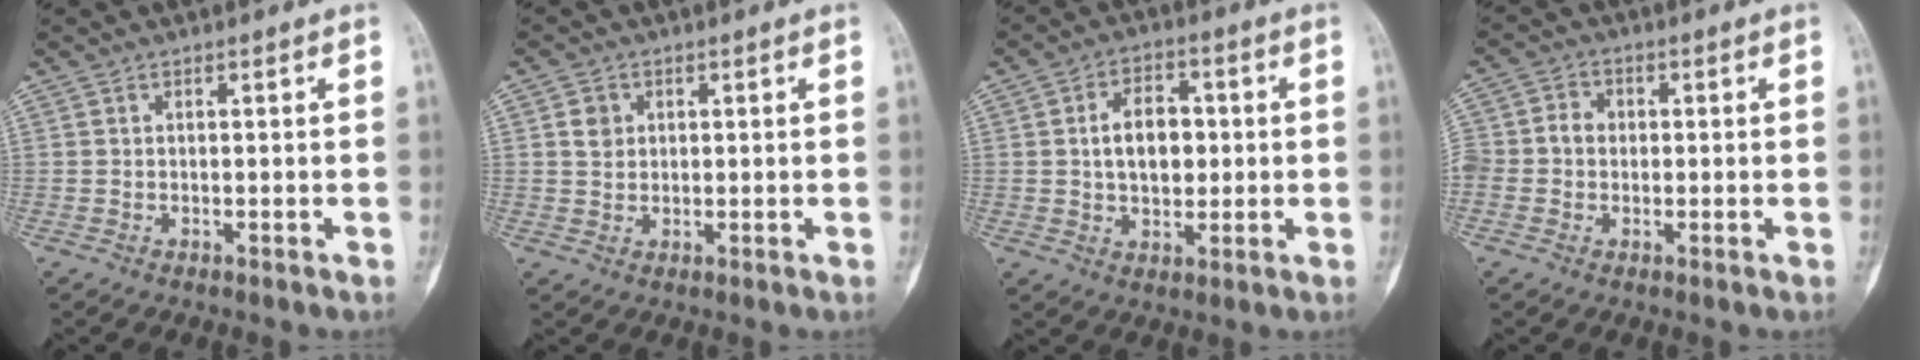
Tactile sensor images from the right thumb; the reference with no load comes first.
{"total": 3.1, "force": [0.9, 2.7, 1.3], "torque": [-0.008, -0.001, 0.018]}
{"total": 9.1, "force": [0.8, 6.0, 6.8], "torque": [-0.085, 0.010, 0.013]}
{"total": 8.0, "force": [0.1, 7.0, 3.9], "torque": [-0.075, 0.029, 0.001]}